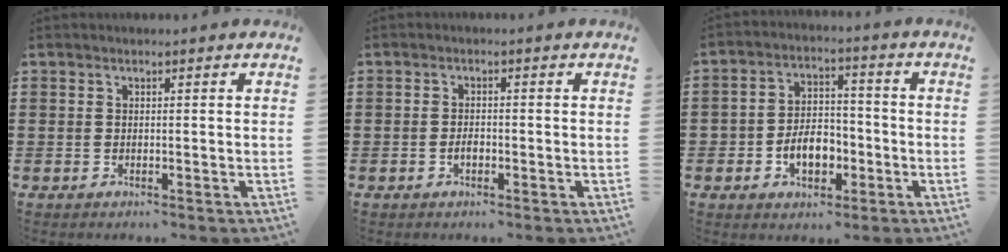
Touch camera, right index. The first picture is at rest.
{"total": 1.6, "force": [-0.6, 0.8, 1.2], "torque": [-0.025, 0.000, -0.011]}
{"total": 6.4, "force": [-2.3, 4.3, 4.0], "torque": [-0.063, 0.004, -0.046]}